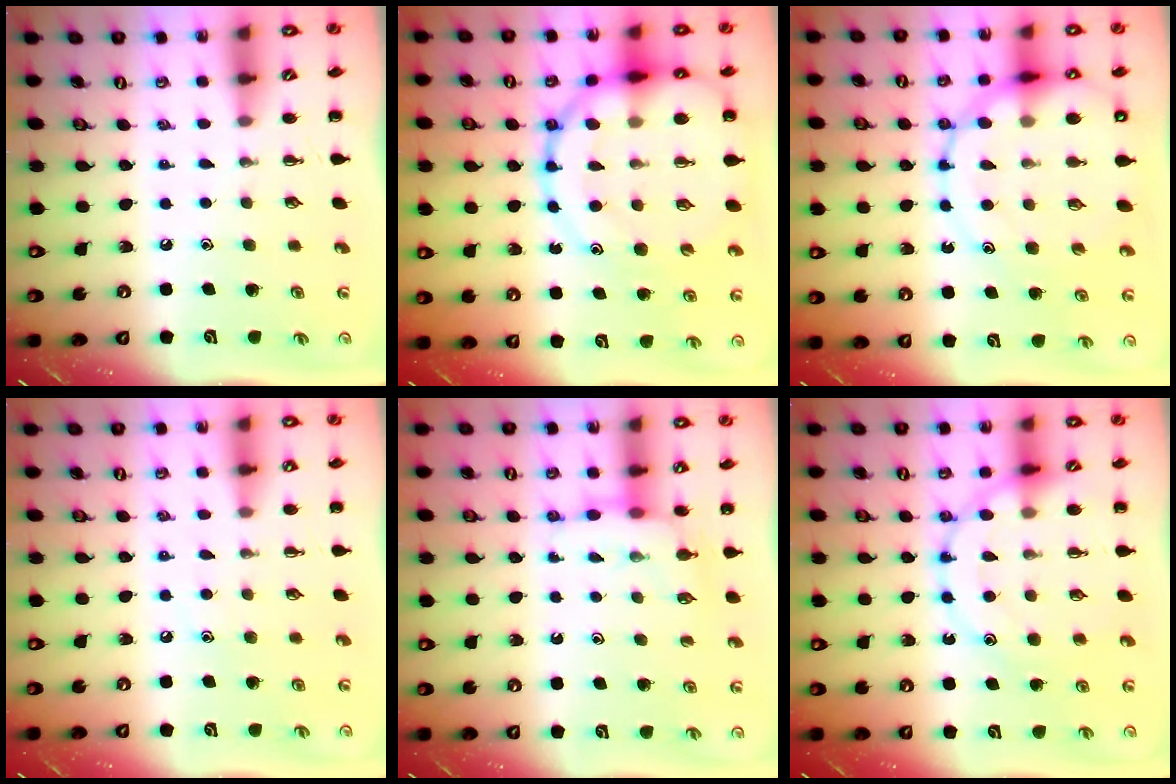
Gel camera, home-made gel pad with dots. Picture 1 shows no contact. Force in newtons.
{"total": 23.5, "press": 23.3, "slide": 3.2}
{"total": 17.0, "press": 16.8, "slide": 2.4}
{"total": 6.2, "press": 6.0, "slide": 1.6}
{"total": 8.4, "press": 8.4, "slide": 0.5}
{"total": 17.0, "press": 16.8, "slide": 2.6}